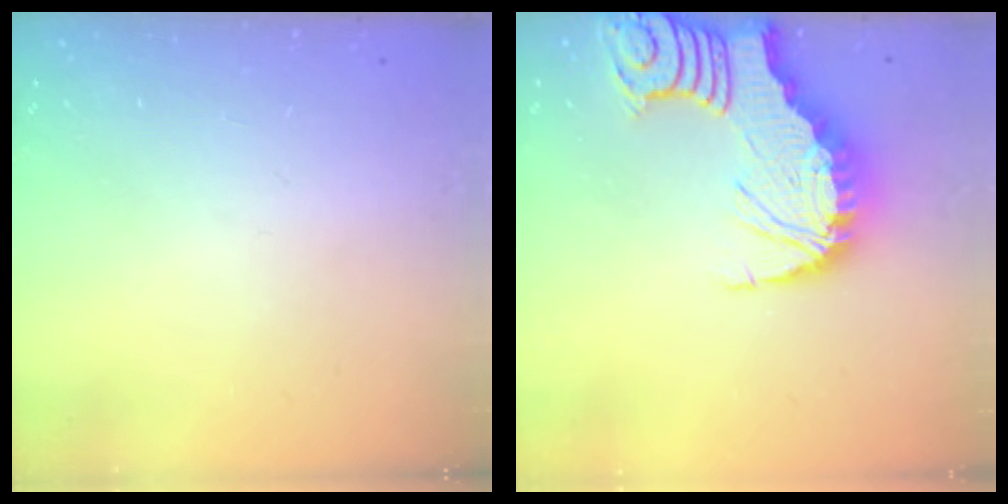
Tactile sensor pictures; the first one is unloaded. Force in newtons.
{"total": 4.2, "press": 4.2, "slide": 0.5}